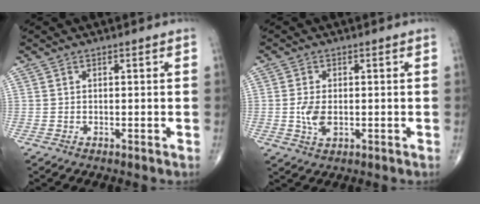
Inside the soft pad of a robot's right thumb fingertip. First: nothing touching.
{"total": 4.4, "force": [-0.5, 2.5, 3.6], "torque": [-0.073, -0.004, -0.008]}